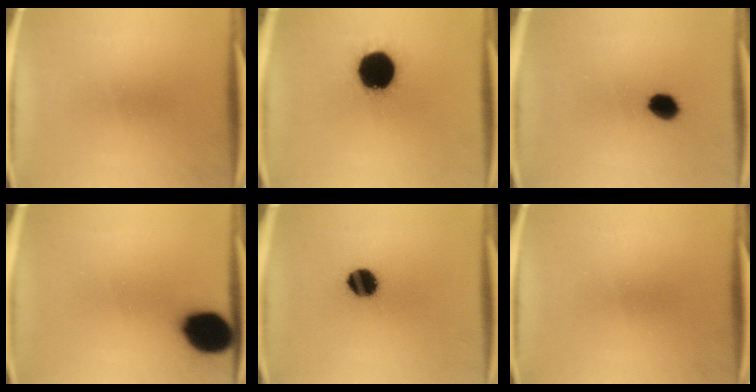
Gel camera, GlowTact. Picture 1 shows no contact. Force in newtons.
{"total": 20.0}
{"total": 3.8}
{"total": 14.6}
{"total": 8.6}
{"total": 0.0}